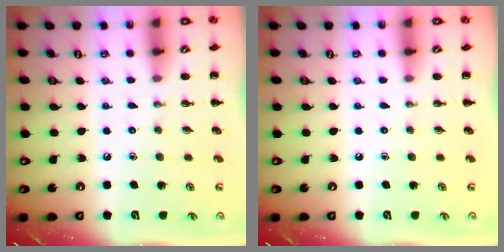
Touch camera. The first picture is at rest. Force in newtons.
{"total": 0.0}